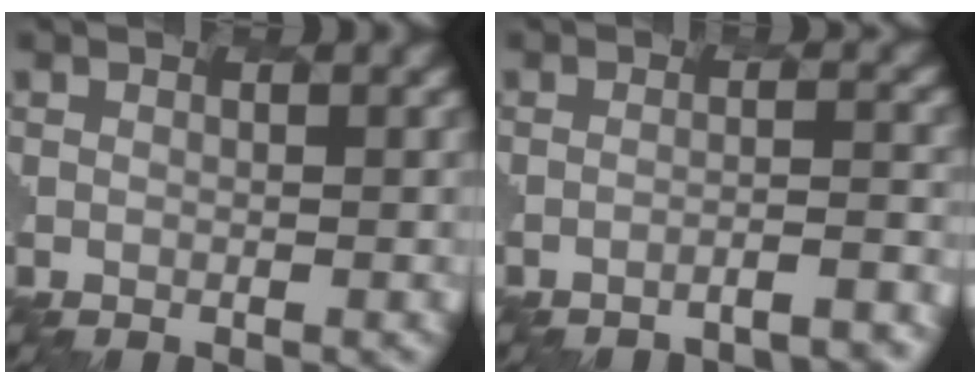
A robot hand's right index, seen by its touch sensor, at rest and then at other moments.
{"total": 3.3, "force": [-3.0, 0.2, 1.5], "torque": [-0.026, 0.007, -0.043]}